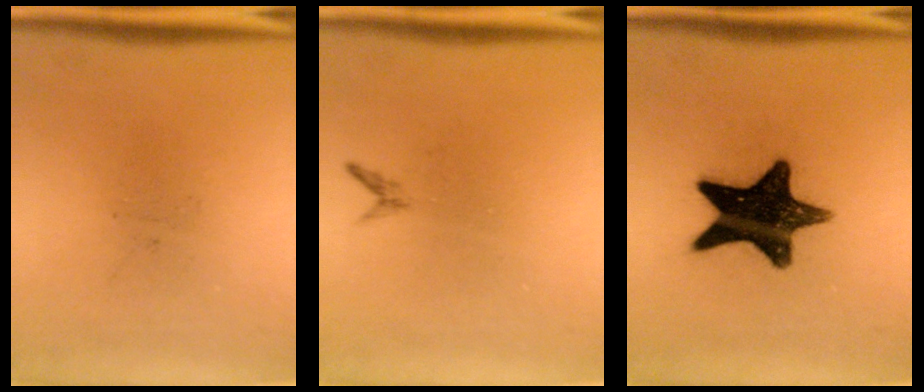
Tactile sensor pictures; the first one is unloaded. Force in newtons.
{"total": 0.7}
{"total": 15.5}